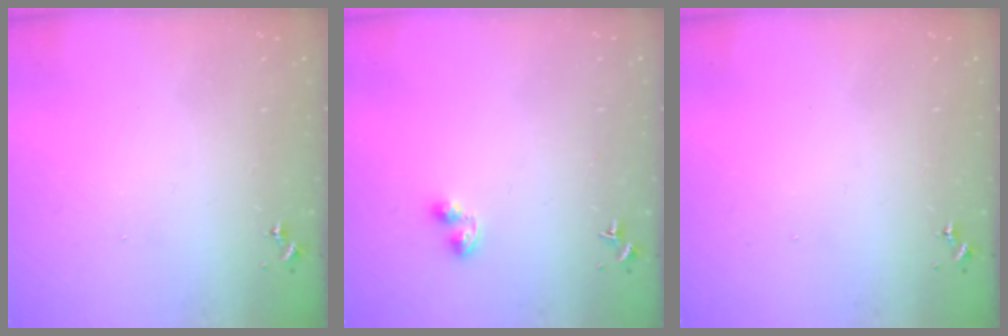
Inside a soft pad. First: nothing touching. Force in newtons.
{"total": 5.4, "press": 5.2, "slide": 1.3}
{"total": 0.0}